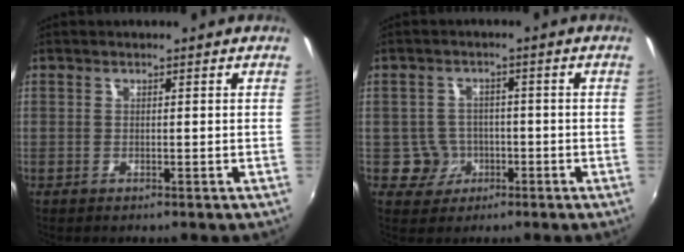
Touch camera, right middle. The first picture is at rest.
{"total": 4.5, "force": [-1.5, 4.2, 0.4], "torque": [-0.017, 0.013, -0.016]}